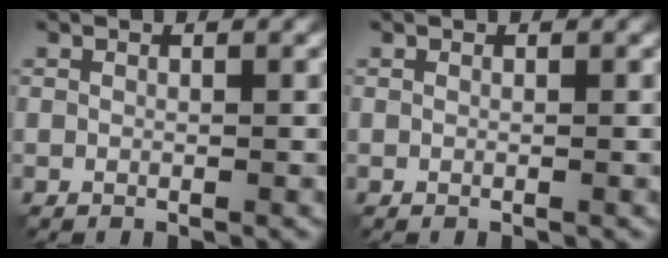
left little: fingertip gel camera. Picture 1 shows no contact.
{"total": 0.0}